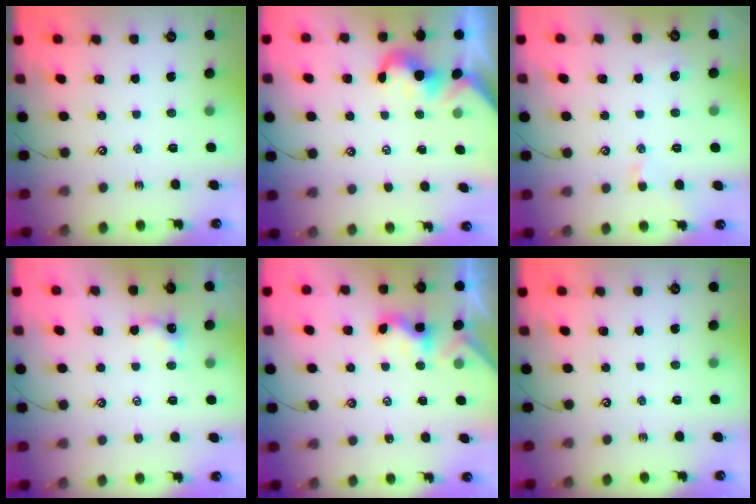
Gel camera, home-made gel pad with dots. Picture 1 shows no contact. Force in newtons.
{"total": 0.6, "press": 0.5, "slide": 0.3}
{"total": 0.9, "press": 0.7, "slide": 0.6}
{"total": 1.6, "press": 1.5, "slide": 0.5}
{"total": 1.5, "press": 1.5, "slide": 0.4}
{"total": 0.0}